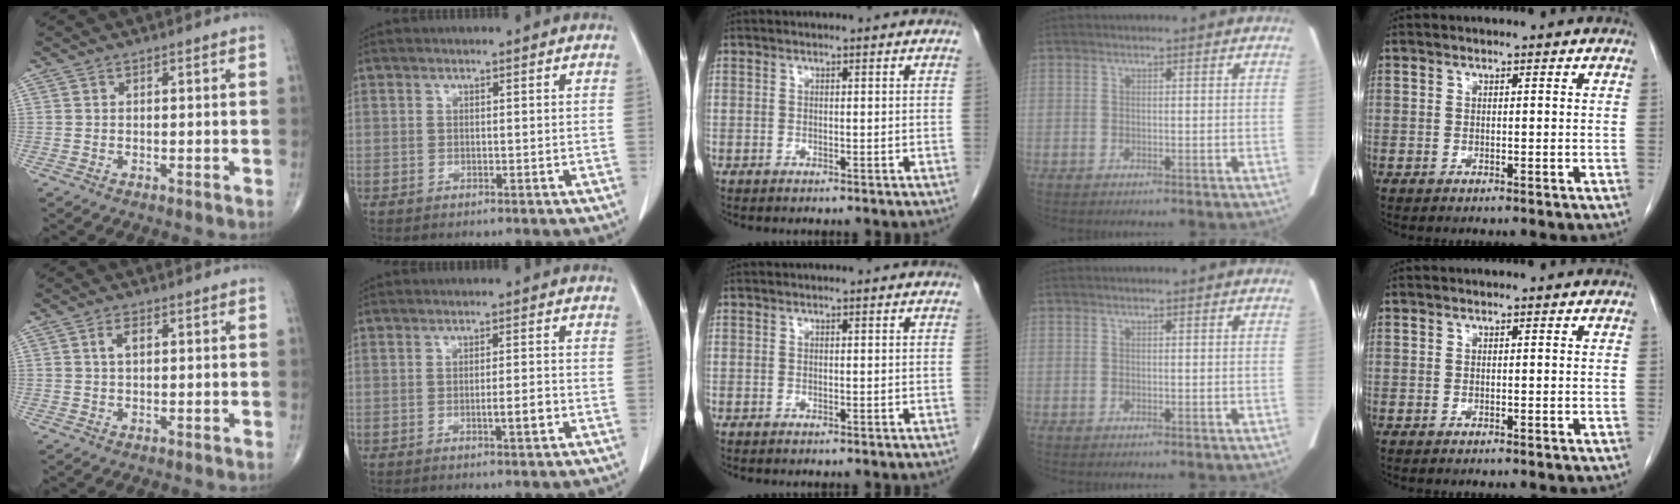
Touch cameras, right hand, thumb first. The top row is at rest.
{"thumb": {"total": 2.5, "force": [0.6, 1.3, 2.0], "torque": [-0.033, 0.004, 0.011]}, "index": {"total": 2.7, "force": [-1.0, 0.2, 2.6], "torque": [-0.043, -0.002, -0.015]}}